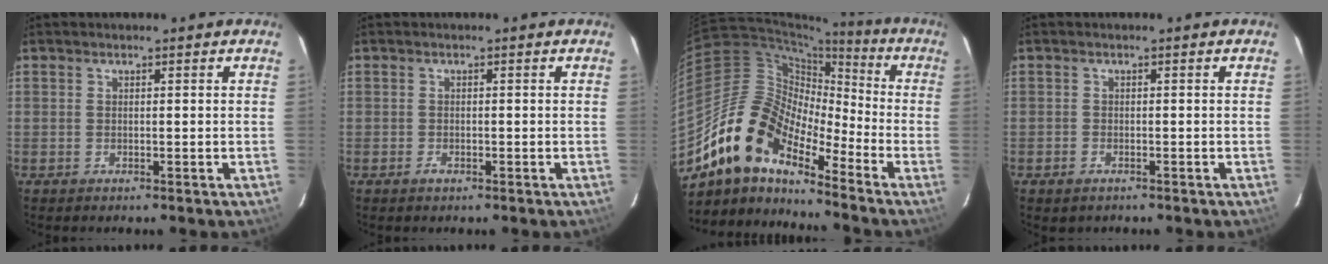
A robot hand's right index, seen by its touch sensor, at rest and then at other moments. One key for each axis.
{"total": 1.1, "fx": -0.6, "fy": 0.7, "fz": 0.5, "tx": -0.009, "ty": -0.001, "tz": -0.012}
{"total": 15.6, "fx": -11.9, "fy": 5.9, "fz": 8.1, "tx": -0.136, "ty": 0.004, "tz": -0.242}
{"total": 1.6, "fx": -1.0, "fy": 1.2, "fz": 0.4, "tx": -0.010, "ty": -0.001, "tz": -0.015}